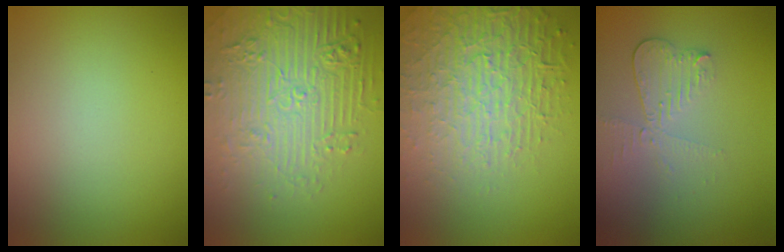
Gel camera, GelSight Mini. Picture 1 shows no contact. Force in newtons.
{"total": 7.3, "press": 5.4, "slide": 4.8}
{"total": 7.0, "press": 5.3, "slide": 4.6}
{"total": 2.8, "press": 2.5, "slide": 1.3}